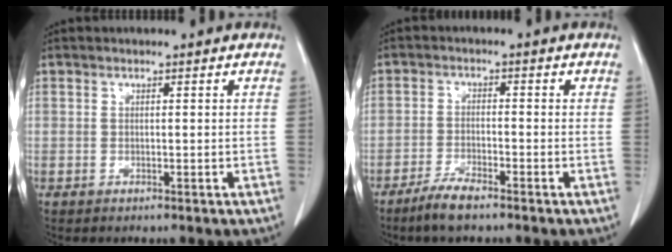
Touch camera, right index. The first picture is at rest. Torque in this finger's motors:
{"motor_torque": [-0.15, 0.03, 0.00, 0.01]}